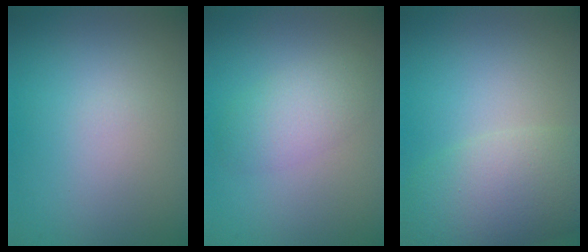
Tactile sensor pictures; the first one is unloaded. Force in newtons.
{"total": 2.7, "press": 2.7, "slide": 0.3}
{"total": 6.8, "press": 6.7, "slide": 0.6}